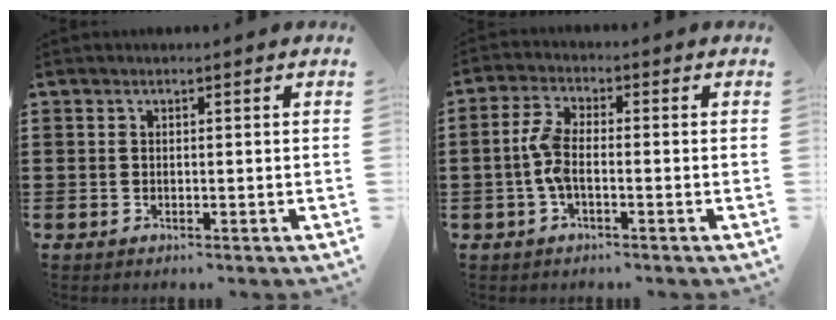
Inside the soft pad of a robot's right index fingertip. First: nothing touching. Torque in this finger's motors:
{"motor_torque": [0.91, -0.02, 0.68, 0.20]}